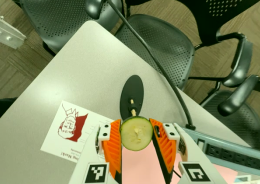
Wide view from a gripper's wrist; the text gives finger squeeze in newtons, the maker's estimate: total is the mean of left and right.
{"total": 13.4, "left": 13.4, "right": 13.5}